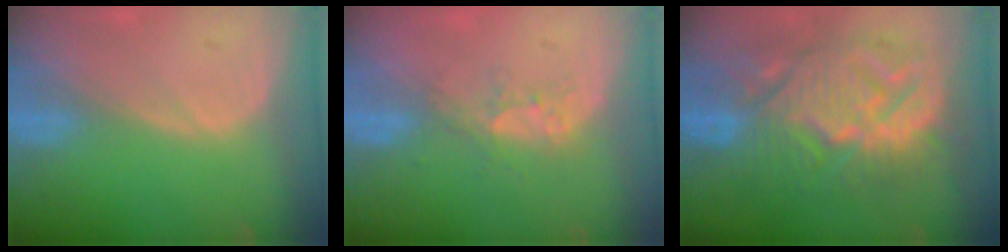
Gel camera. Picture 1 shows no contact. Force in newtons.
{"total": 3.7, "press": 3.2, "slide": 1.9}
{"total": 13.4, "press": 13.4, "slide": 1.5}